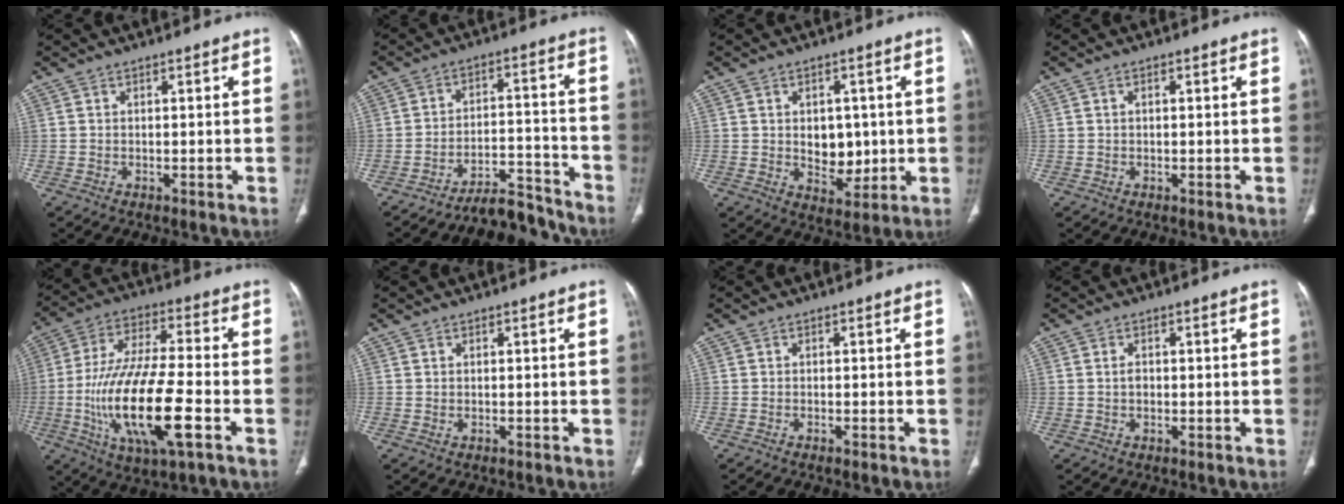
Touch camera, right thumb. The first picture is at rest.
{"total": 8.8, "force": [-8.3, 2.4, 1.6], "torque": [-0.014, 0.096, -0.133]}
{"total": 7.8, "force": [0.3, 5.5, 5.6], "torque": [-0.045, -0.009, 0.018]}
{"total": 0.7, "force": [0.2, 0.4, 0.5], "torque": [-0.010, 0.003, 0.003]}
{"total": 20.3, "force": [-5.4, 6.2, 18.5], "torque": [-0.376, 0.014, -0.090]}
{"total": 0.0}
{"total": 0.8, "force": [-0.6, 0.1, 0.6], "torque": [-0.013, -0.001, -0.007]}
{"total": 1.5, "force": [0.0, 1.0, 1.1], "torque": [-0.021, 0.003, 0.000]}